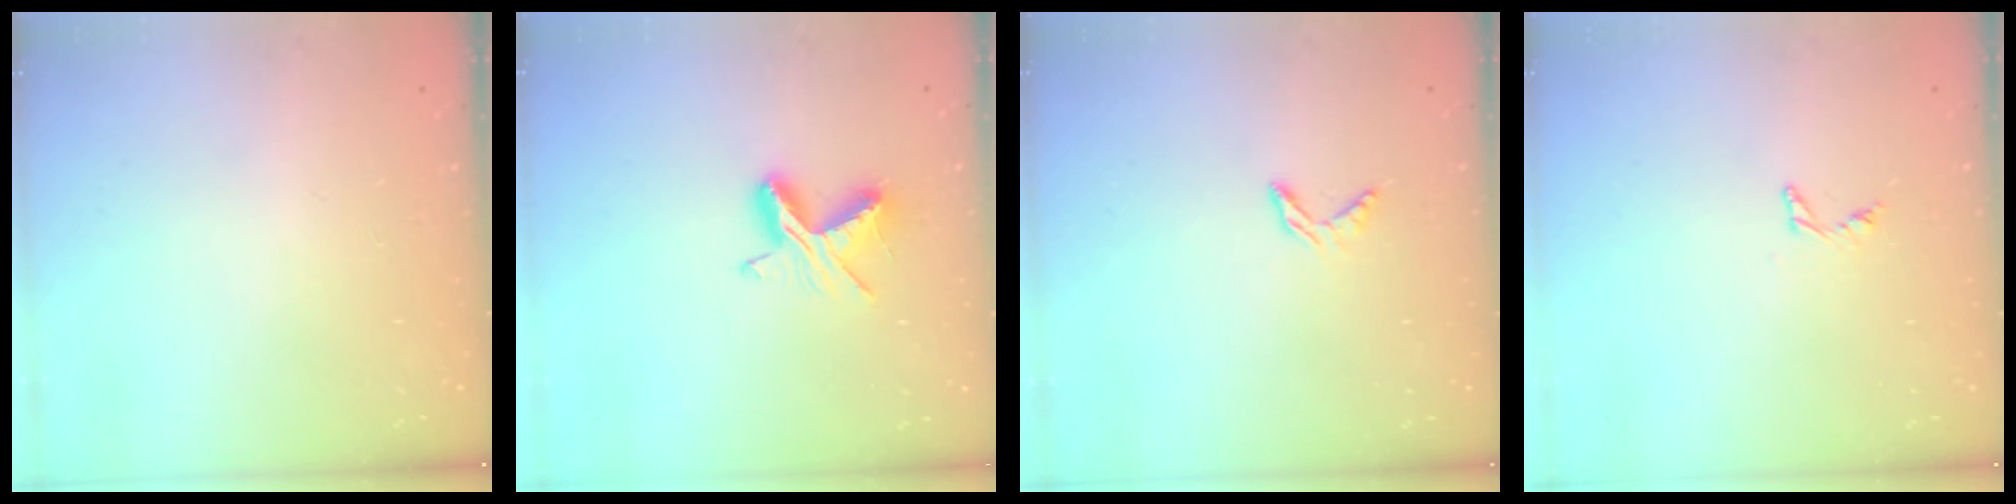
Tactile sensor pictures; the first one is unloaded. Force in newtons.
{"total": 8.0, "press": 7.9, "slide": 0.7}
{"total": 5.3, "press": 5.2, "slide": 0.5}
{"total": 3.8, "press": 3.7, "slide": 0.4}